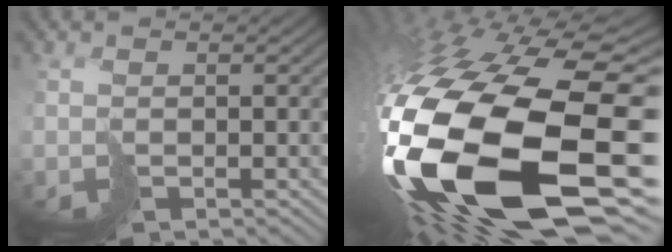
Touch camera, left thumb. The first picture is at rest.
{"total": 22.3, "force": [-4.9, 12.8, 17.6], "torque": [-0.404, -0.092, -0.045]}